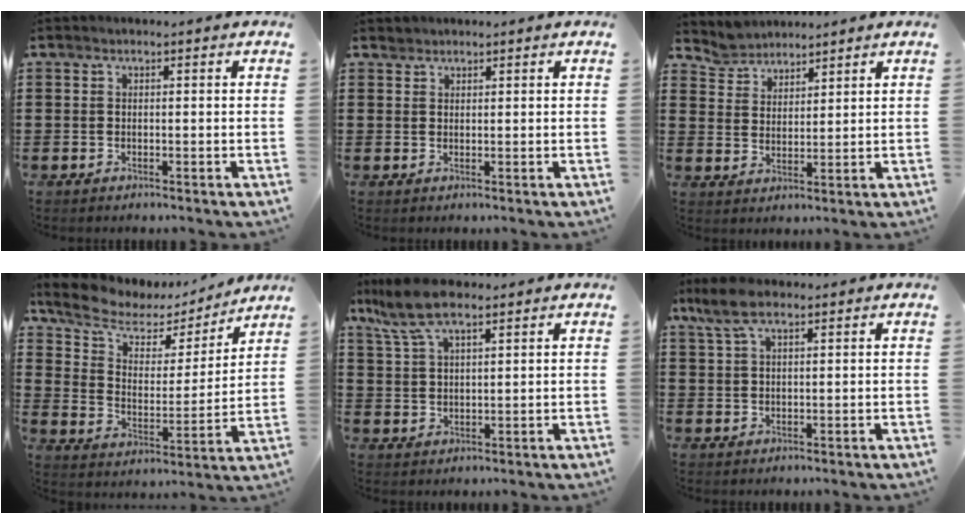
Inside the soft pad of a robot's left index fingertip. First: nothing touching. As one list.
[{"total": 1.1, "force": [1.0, 0.4, 0.0], "torque": [-0.003, -0.001, 0.021]}, {"total": 3.9, "force": [3.6, 1.3, -0.6], "torque": [-0.007, -0.012, 0.068]}, {"total": 6.9, "force": [5.3, 3.4, 2.9], "torque": [-0.087, -0.027, 0.090]}, {"total": 7.8, "force": [5.2, 2.7, 5.2], "torque": [-0.120, -0.001, 0.095]}, {"total": 5.5, "force": [3.1, 2.1, 4.0], "torque": [-0.090, 0.007, 0.056]}]